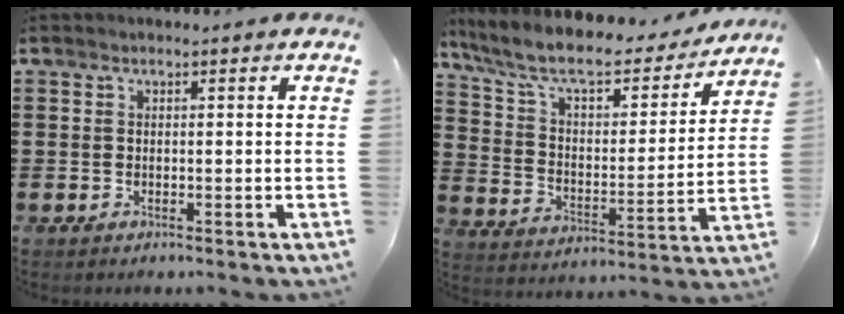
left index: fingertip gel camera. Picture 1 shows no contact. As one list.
[{"total": 8.5, "force": [7.1, 2.0, 4.2], "torque": [-0.112, -0.043, 0.120]}]